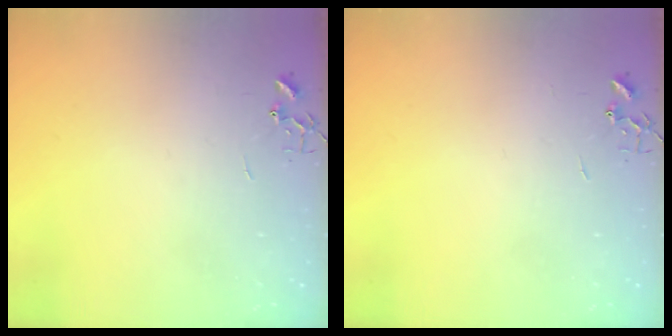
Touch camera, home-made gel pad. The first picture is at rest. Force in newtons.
{"total": 0.0}